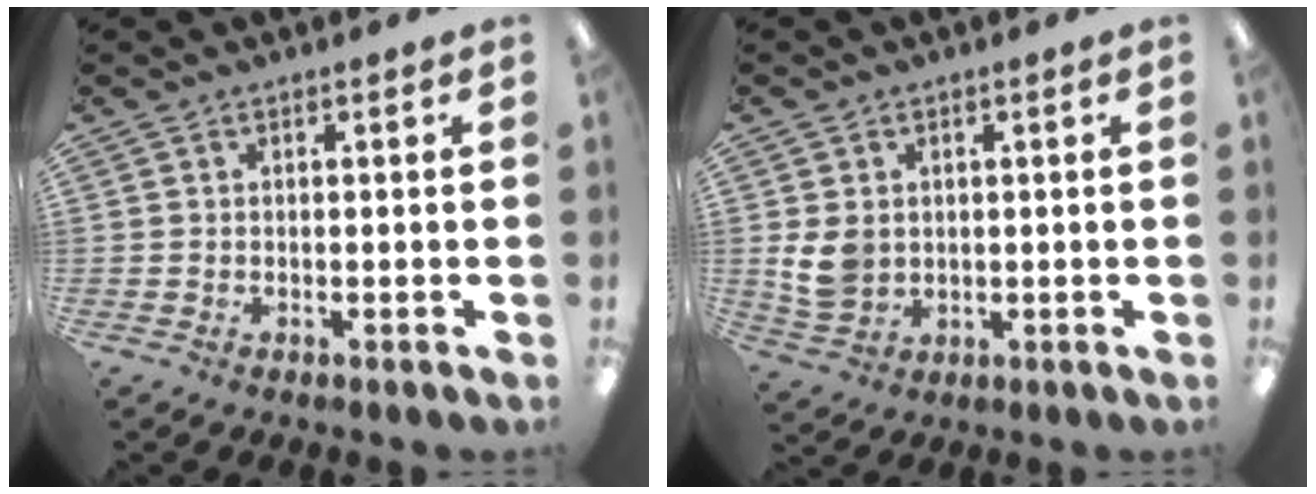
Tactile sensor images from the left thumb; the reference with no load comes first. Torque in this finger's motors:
{"motor_torque": [-0.11, 0.26, 0.08, -0.09, 0.02]}